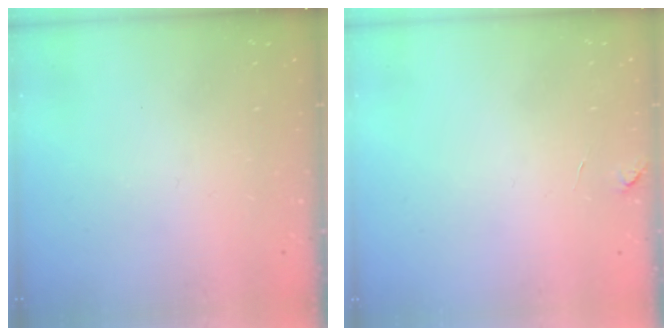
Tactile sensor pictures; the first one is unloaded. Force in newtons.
{"total": 1.3, "press": 1.2, "slide": 0.5}